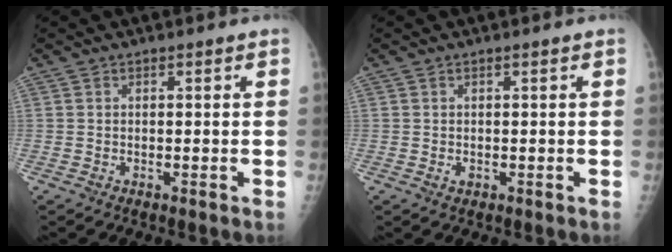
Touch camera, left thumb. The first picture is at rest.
{"total": 0.9, "force": [0.0, 0.6, 0.7], "torque": [-0.004, -0.001, 0.002]}